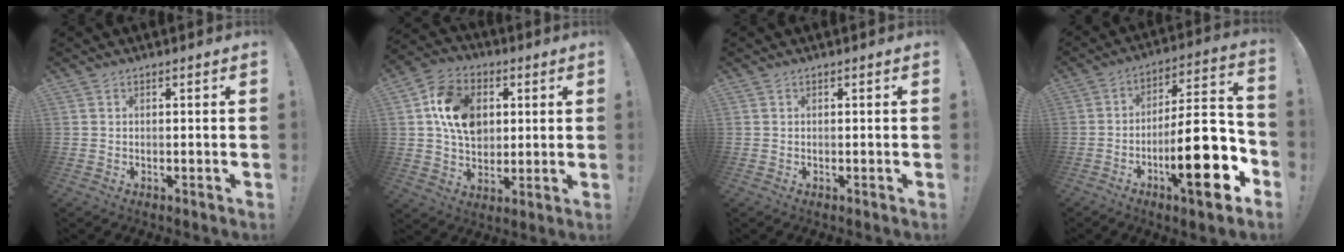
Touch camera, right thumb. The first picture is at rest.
{"total": 15.3, "force": [3.6, 11.8, 9.1], "torque": [-0.135, 0.002, 0.072]}
{"total": 0.0}
{"total": 21.9, "force": [-7.3, 6.1, 19.7], "torque": [-0.302, 0.035, -0.117]}